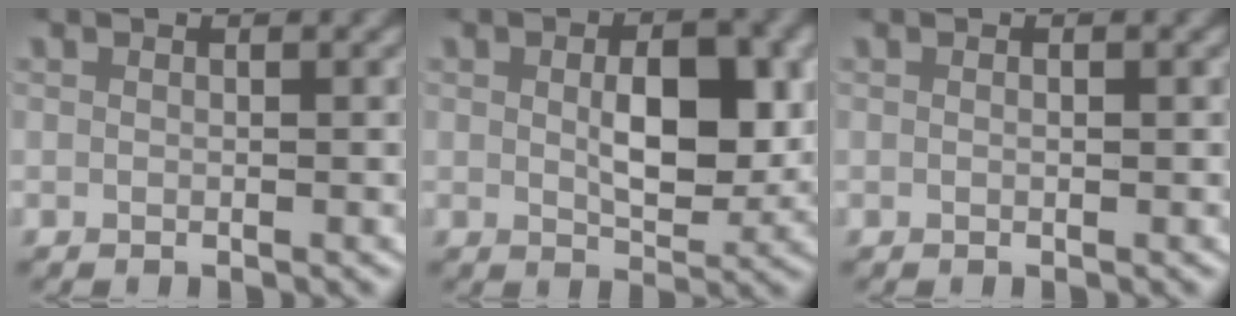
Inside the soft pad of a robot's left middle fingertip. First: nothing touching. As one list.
[{"total": 5.7, "force": [0.8, 3.1, 4.7], "torque": [-0.079, -0.014, 0.018]}, {"total": 0.0}]